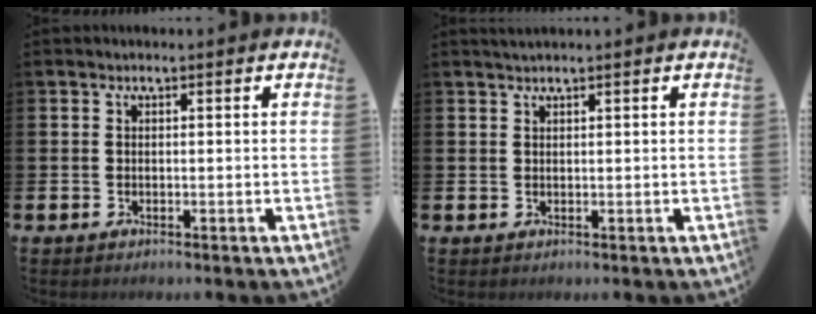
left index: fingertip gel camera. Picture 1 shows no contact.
{"total": 0.9, "force": [0.8, -0.1, 0.3], "torque": [-0.004, 0.000, 0.015]}